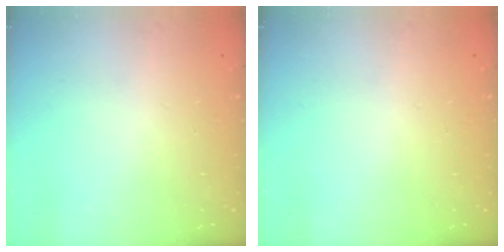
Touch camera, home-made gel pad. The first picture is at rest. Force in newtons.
{"total": 0.0}